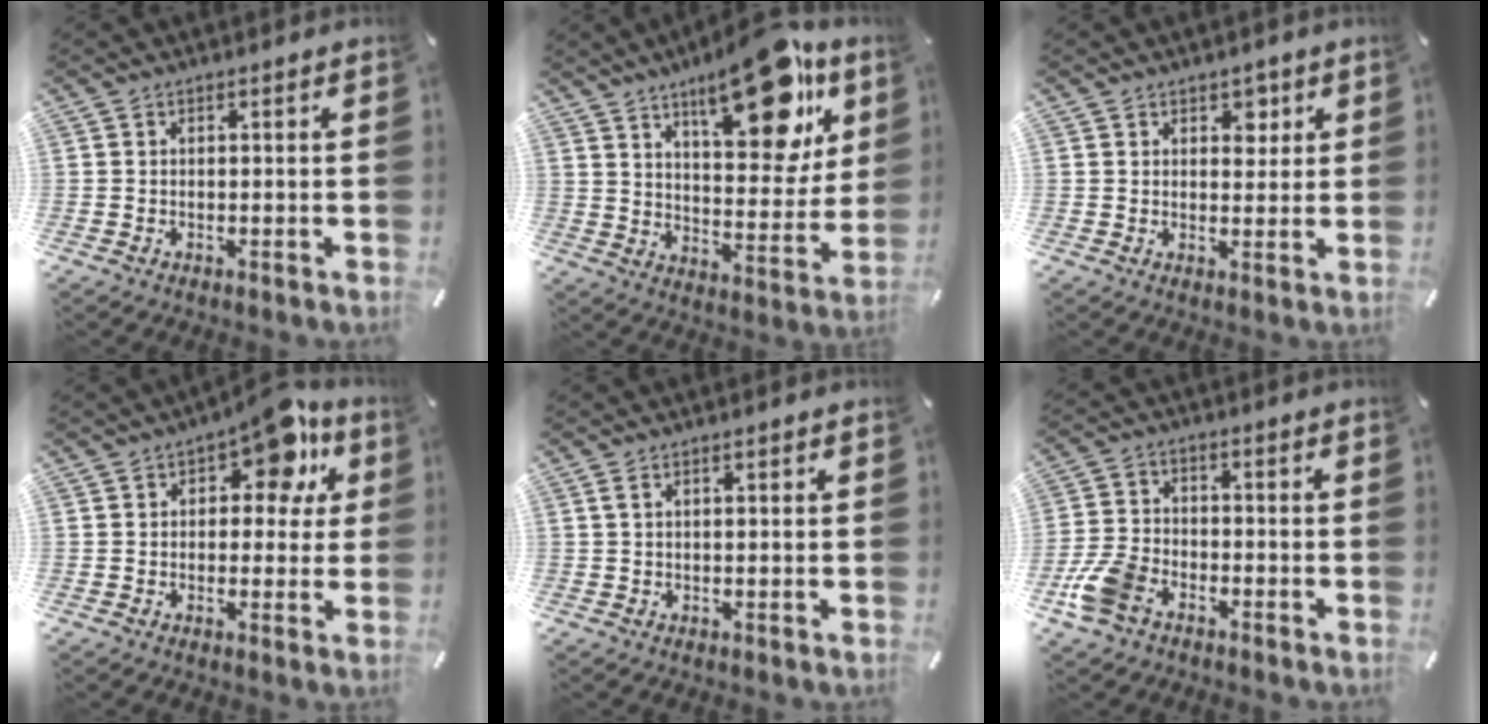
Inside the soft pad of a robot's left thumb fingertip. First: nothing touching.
{"total": 22.5, "force": [13.6, 9.4, 15.2], "torque": [-0.198, -0.084, 0.214]}
{"total": 3.8, "force": [2.0, 2.7, 1.8], "torque": [-0.001, -0.010, 0.026]}
{"total": 11.3, "force": [6.1, 6.2, 7.1], "torque": [-0.076, -0.037, 0.099]}
{"total": 1.3, "force": [0.4, 0.5, 1.1], "torque": [-0.021, 0.003, 0.006]}
{"total": 8.7, "force": [-5.0, 5.2, 4.8], "torque": [-0.113, 0.018, -0.096]}